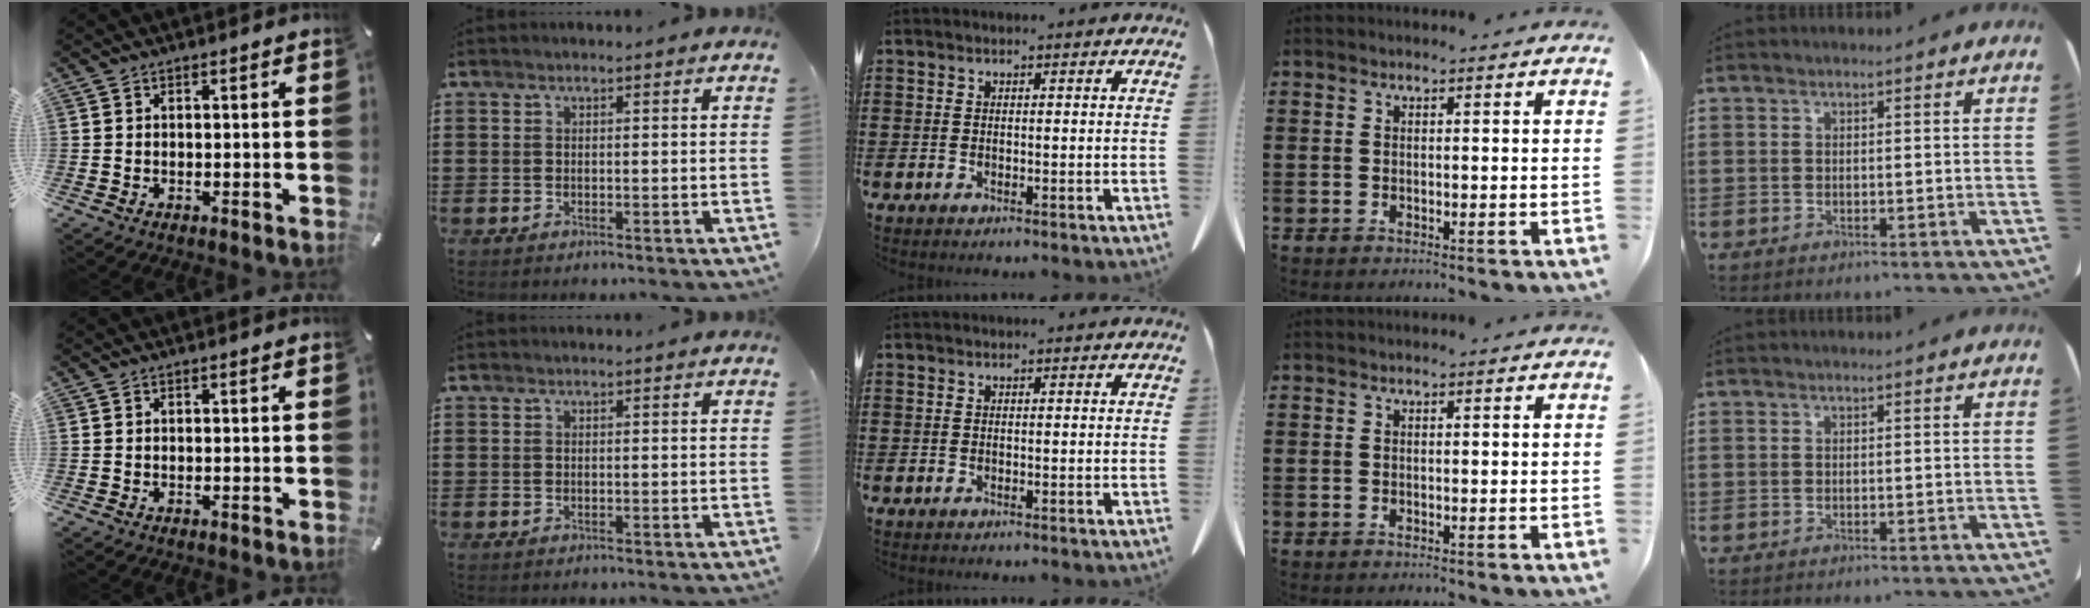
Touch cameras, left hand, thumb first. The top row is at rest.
{}